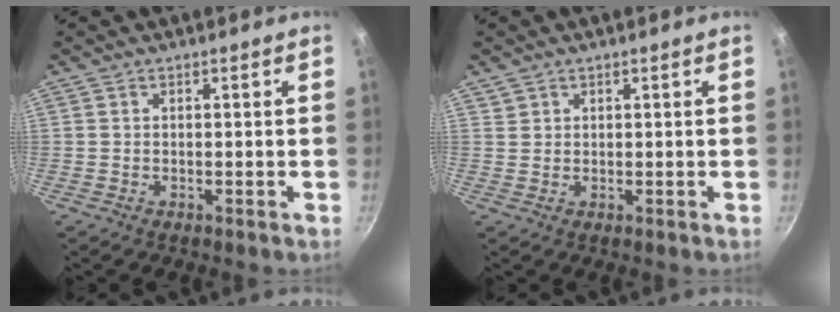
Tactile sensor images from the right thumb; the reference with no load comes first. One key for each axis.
{"total": 1.3, "fx": 0.9, "fy": 1.0, "fz": 0.1, "tx": 0.008, "ty": 0.008, "tz": 0.016}